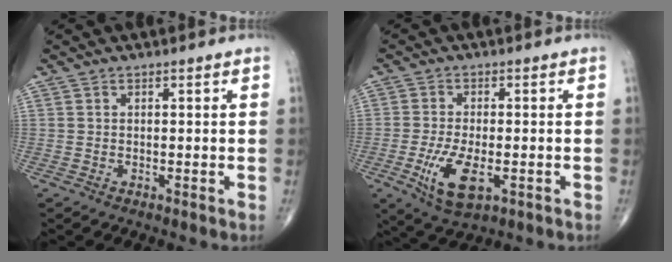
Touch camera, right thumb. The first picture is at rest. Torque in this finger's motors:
{"motor_torque": [0.20, 0.33, 0.33, 0.11, 0.26]}